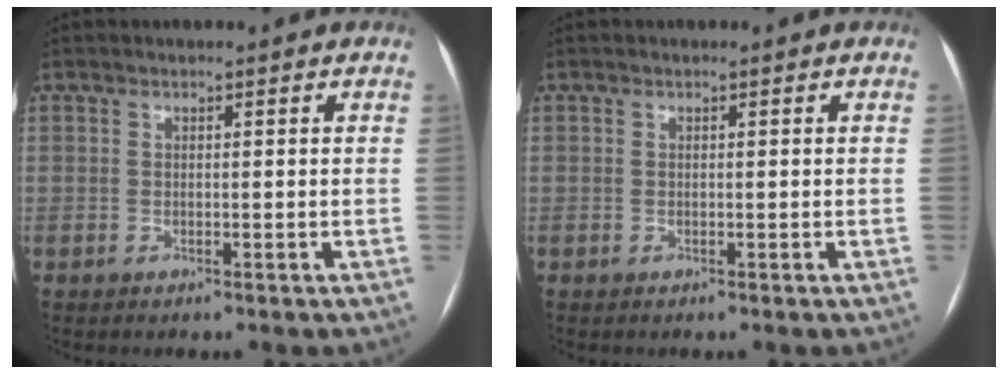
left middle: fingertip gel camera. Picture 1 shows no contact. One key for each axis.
{"total": 0.0}